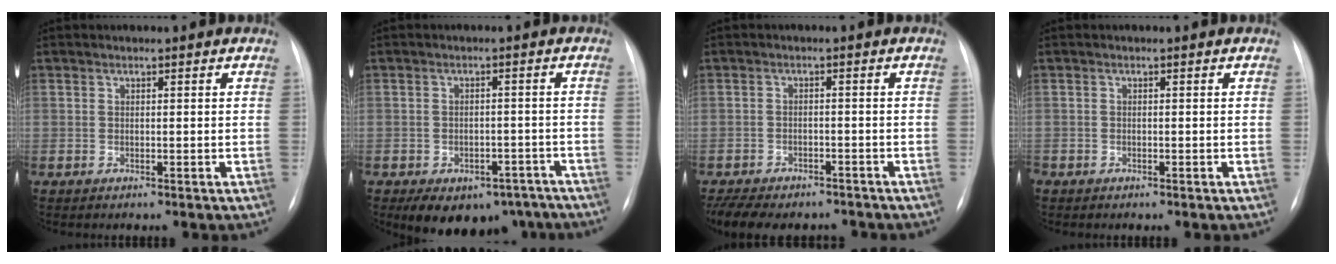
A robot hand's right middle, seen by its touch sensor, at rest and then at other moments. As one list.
[{"total": 12.0, "force": [-8.4, 7.3, 4.7], "torque": [-0.065, 0.013, -0.103]}, {"total": 12.4, "force": [-10.4, 4.9, 4.6], "torque": [-0.098, 0.002, -0.140]}, {"total": 0.5, "force": [-0.4, 0.3, 0.1], "torque": [-0.003, 0.002, -0.008]}]